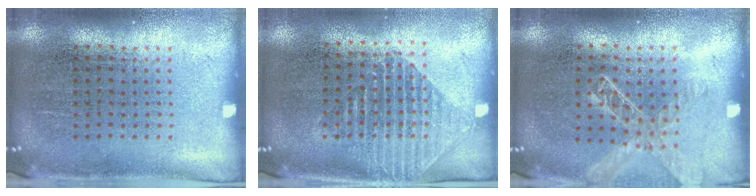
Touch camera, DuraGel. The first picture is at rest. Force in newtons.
{"total": 1.5, "press": 1.3, "slide": 0.8}
{"total": 1.4, "press": 1.3, "slide": 0.5}